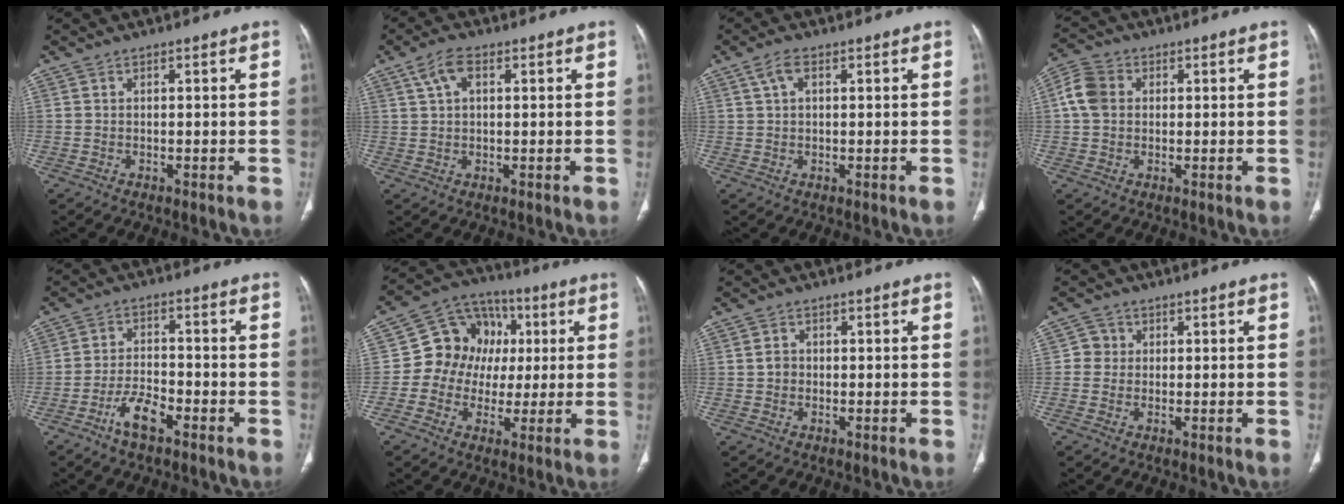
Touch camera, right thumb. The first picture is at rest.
{"total": 4.4, "force": [1.8, 2.3, 3.2], "torque": [-0.062, 0.012, 0.036]}
{"total": 3.1, "force": [1.3, 1.5, 2.4], "torque": [-0.049, 0.014, 0.027]}
{"total": 6.0, "force": [0.9, 4.8, 3.5], "torque": [-0.069, 0.014, 0.010]}
{"total": 6.4, "force": [-4.0, 2.5, 4.3], "torque": [-0.082, 0.022, -0.073]}
{"total": 13.4, "force": [0.7, 12.0, 5.8], "torque": [-0.051, 0.026, 0.005]}
{"total": 1.7, "force": [-0.1, 1.6, 0.7], "torque": [-0.005, 0.006, -0.002]}
{"total": 2.7, "force": [0.3, 2.6, 0.4], "torque": [0.014, 0.006, -0.002]}